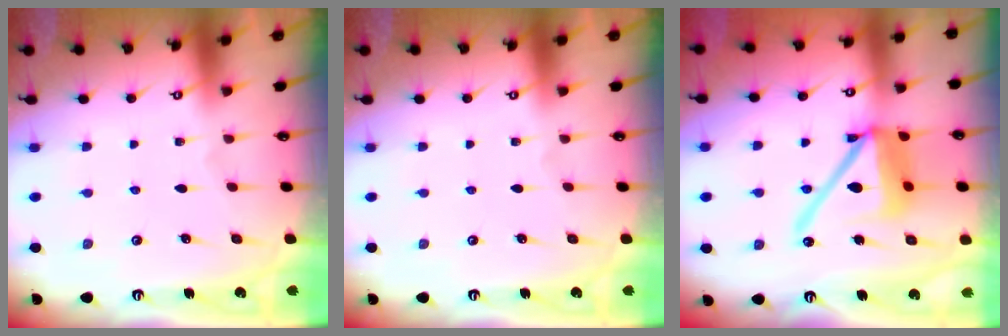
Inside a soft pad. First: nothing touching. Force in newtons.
{"total": 0.0}
{"total": 15.8, "press": 15.7, "slide": 2.2}